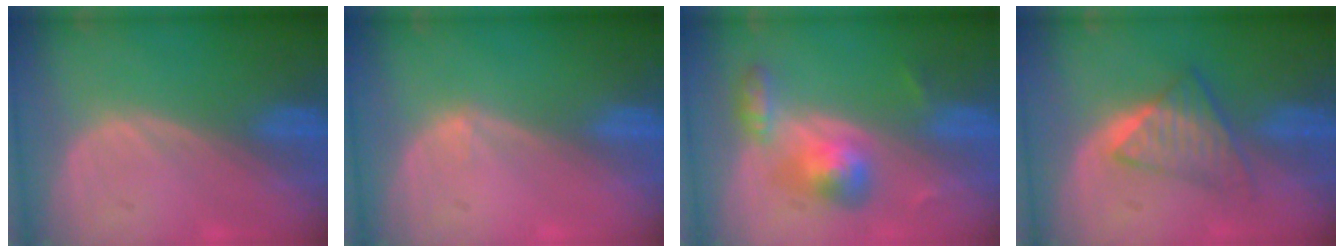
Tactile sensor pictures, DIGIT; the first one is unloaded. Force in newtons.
{"total": 0.6, "press": 0.4, "slide": 0.5}
{"total": 5.7, "press": 5.4, "slide": 1.6}
{"total": 6.3, "press": 5.5, "slide": 3.0}